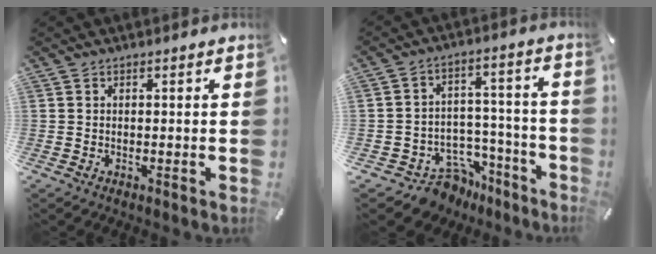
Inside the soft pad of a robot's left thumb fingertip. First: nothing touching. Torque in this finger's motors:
{"motor_torque": [-0.30, 1.26, -0.12, 0.50, 0.06]}